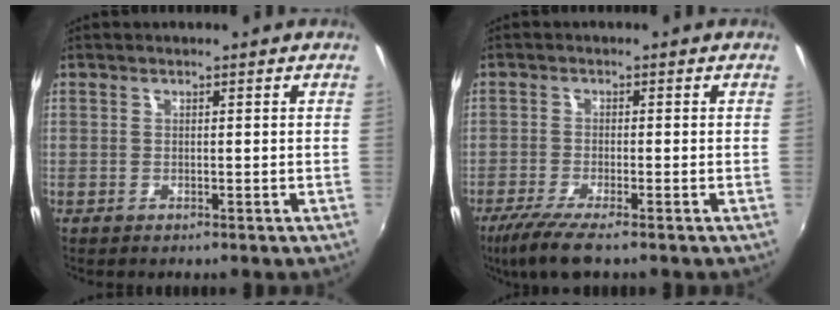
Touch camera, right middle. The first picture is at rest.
{"total": 6.7, "force": [-4.8, 0.5, 4.6], "torque": [-0.111, -0.027, -0.089]}